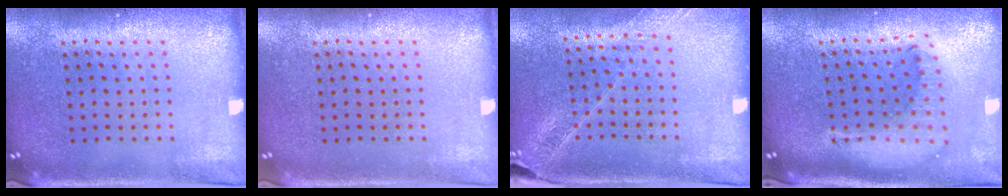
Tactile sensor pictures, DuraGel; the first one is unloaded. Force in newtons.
{"total": 0.0}
{"total": 1.5, "press": 1.5, "slide": 0.2}
{"total": 2.1, "press": 1.7, "slide": 1.3}